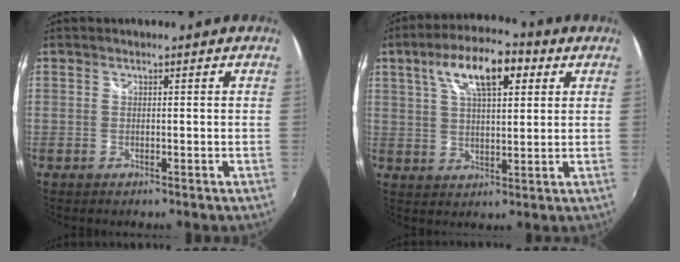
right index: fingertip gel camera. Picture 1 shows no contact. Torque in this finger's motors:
{"motor_torque": [0.42, 0.11, 0.35, 0.10]}